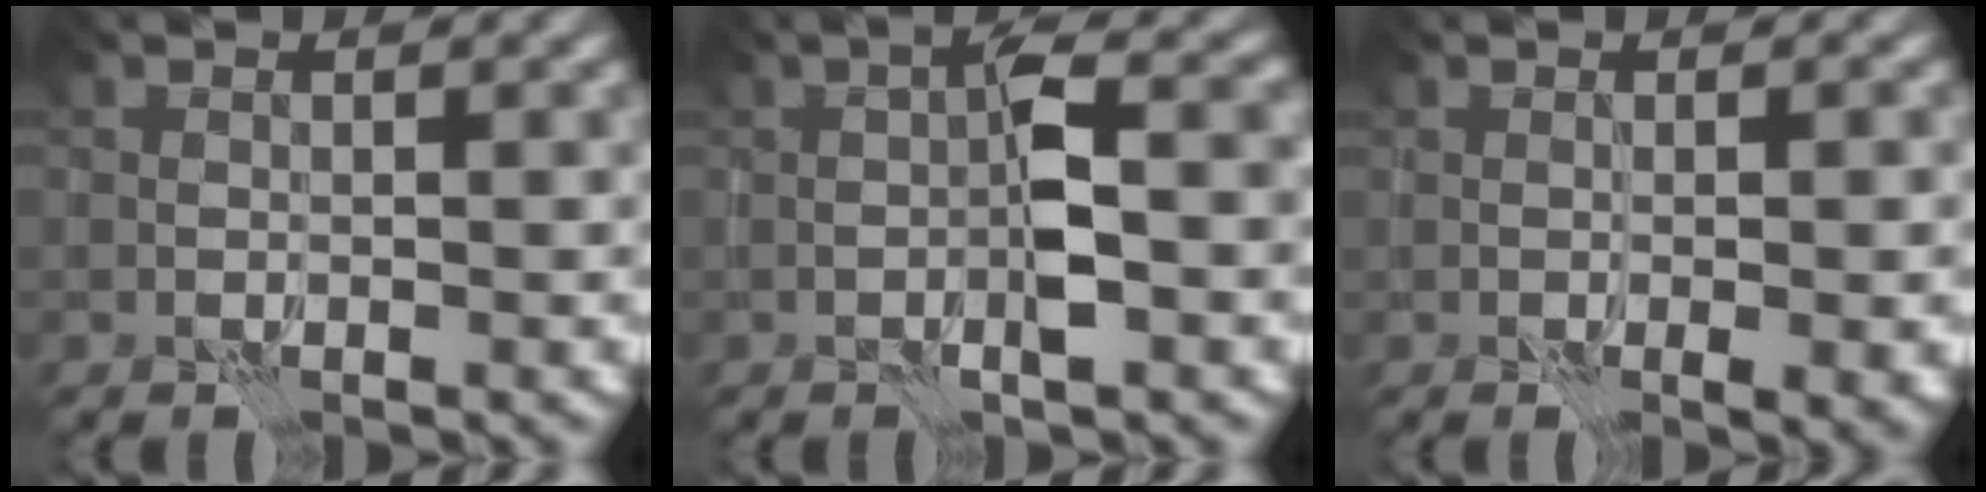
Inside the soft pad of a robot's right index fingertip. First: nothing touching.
{"total": 3.9, "force": [-0.5, 0.8, 3.7], "torque": [-0.069, 0.009, -0.013]}
{"total": 2.9, "force": [-0.7, 0.6, 2.7], "torque": [-0.044, -0.007, -0.008]}